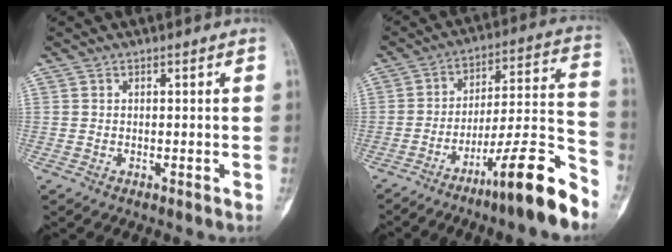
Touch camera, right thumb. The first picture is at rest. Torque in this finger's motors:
{"motor_torque": [1.45, 1.39, -0.07, -0.29, 0.20]}